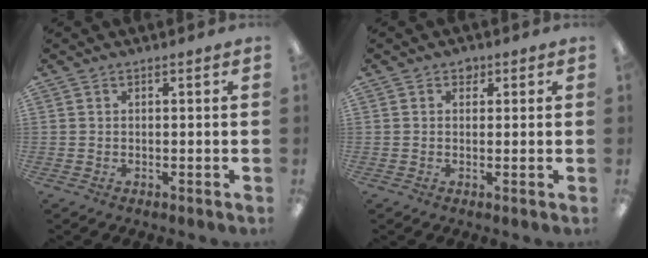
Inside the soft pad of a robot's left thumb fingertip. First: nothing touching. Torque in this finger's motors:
{"motor_torque": [0.07, -0.01, -0.19, 0.07, 0.00]}